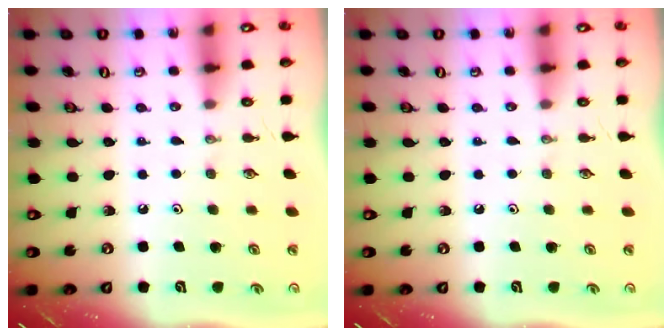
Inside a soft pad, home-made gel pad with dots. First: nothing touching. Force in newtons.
{"total": 0.0}